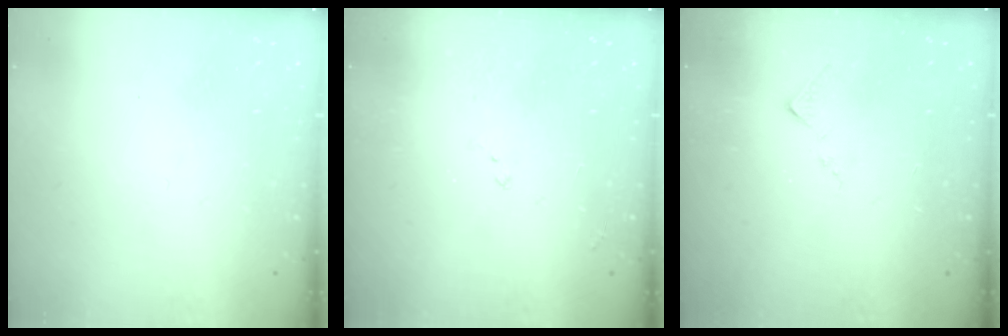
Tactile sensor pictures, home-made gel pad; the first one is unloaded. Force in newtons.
{"total": 7.5, "press": 7.4, "slide": 0.7}
{"total": 6.7, "press": 6.7, "slide": 0.8}